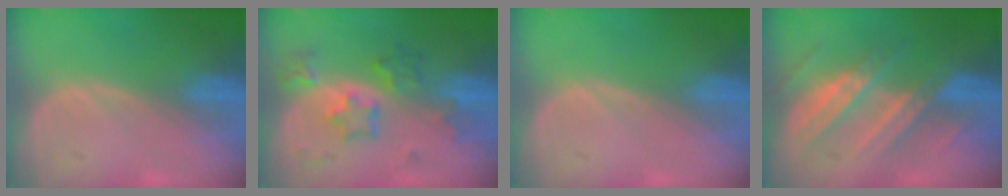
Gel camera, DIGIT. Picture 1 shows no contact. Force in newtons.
{"total": 6.1, "press": 5.9, "slide": 1.6}
{"total": 0.0}
{"total": 7.3, "press": 7.3, "slide": 0.6}